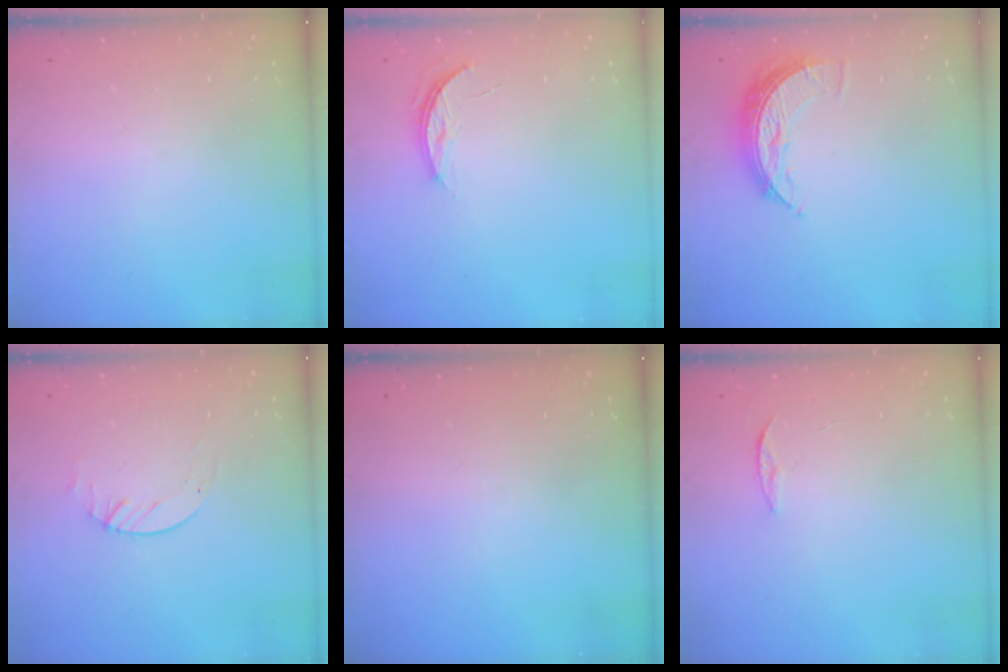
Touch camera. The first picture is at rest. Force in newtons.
{"total": 3.9, "press": 3.9, "slide": 0.4}
{"total": 7.8, "press": 7.8, "slide": 0.3}
{"total": 1.7, "press": 1.7, "slide": 0.2}
{"total": 0.0}
{"total": 3.4, "press": 3.4, "slide": 0.4}